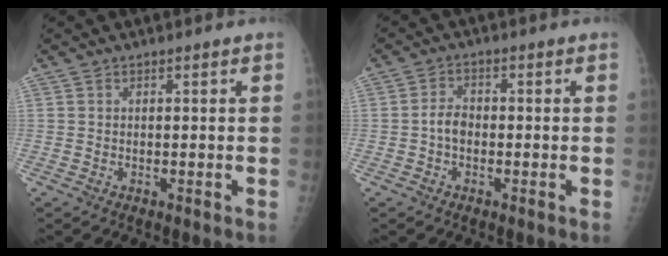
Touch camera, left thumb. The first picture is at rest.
{"total": 3.2, "force": [-0.9, 2.2, 2.1], "torque": [-0.030, 0.013, -0.022]}